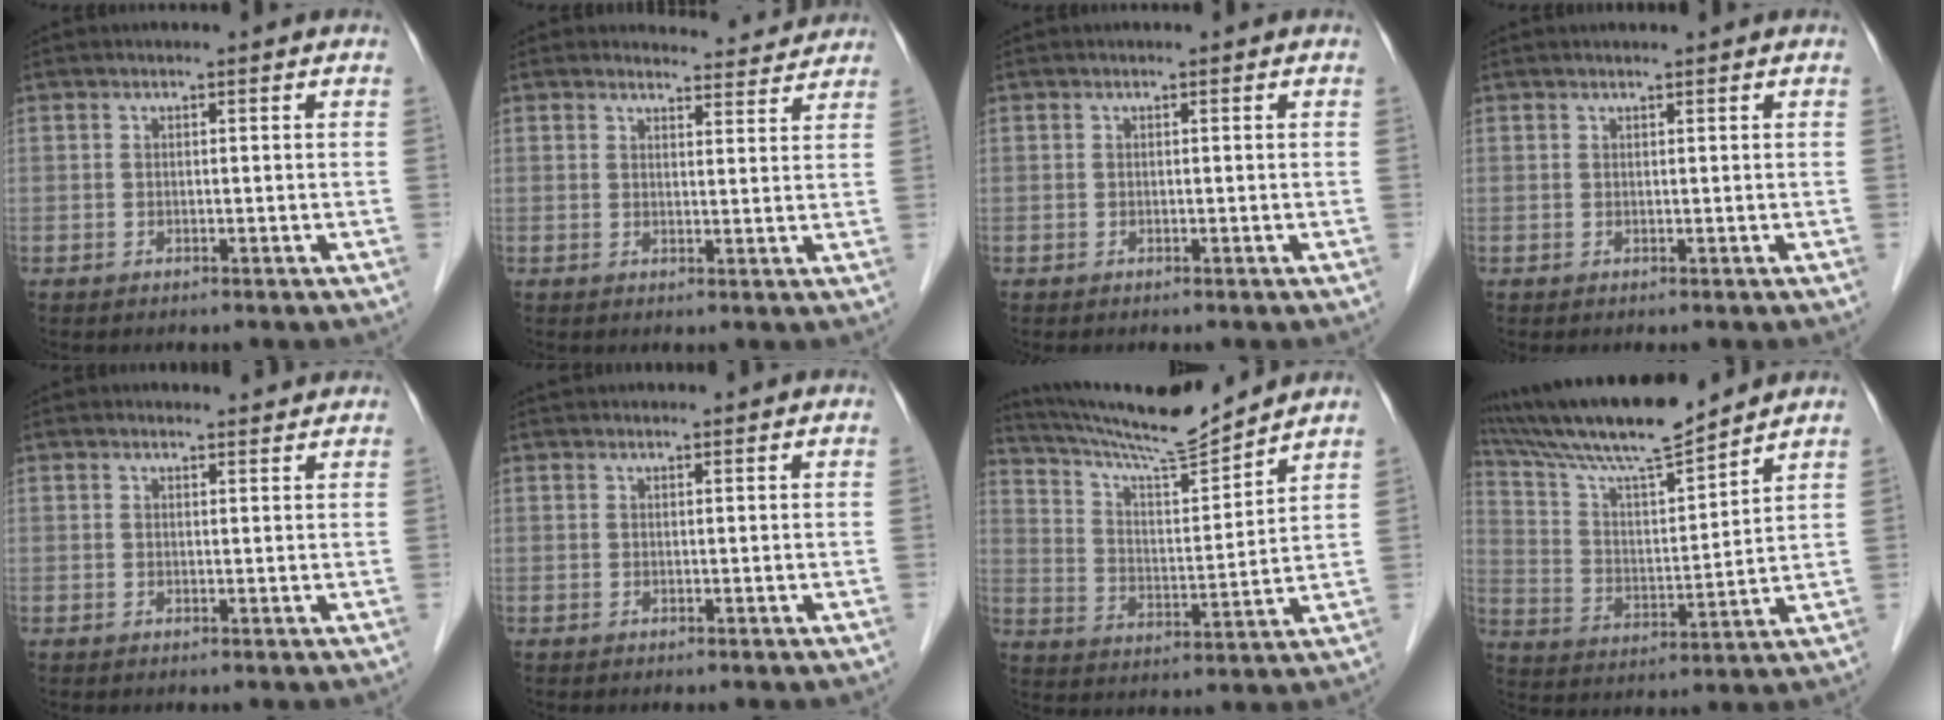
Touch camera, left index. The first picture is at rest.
{"total": 5.2, "force": [5.1, 1.0, -0.3], "torque": [0.004, -0.001, 0.052]}
{"total": 0.0}
{"total": 0.8, "force": [0.8, -0.1, 0.4], "torque": [-0.007, 0.007, 0.016]}
{"total": 2.3, "force": [2.2, 0.5, 0.0], "torque": [-0.007, 0.003, 0.025]}
{"total": 2.5, "force": [2.4, 0.4, 0.7], "torque": [-0.007, 0.032, 0.037]}
{"total": 13.1, "force": [12.4, -0.6, 4.0], "torque": [-0.078, -0.002, 0.214]}
{"total": 14.8, "force": [13.3, 0.2, 6.6], "torque": [-0.130, 0.010, 0.239]}